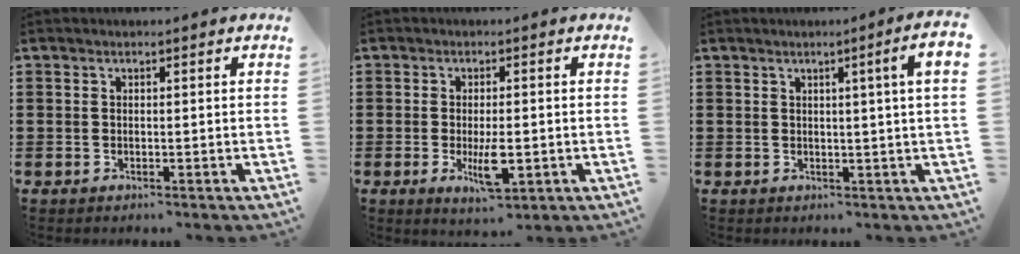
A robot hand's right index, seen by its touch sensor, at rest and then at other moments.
{"total": 5.5, "force": [-1.3, 1.8, 5.0], "torque": [-0.089, -0.010, -0.025]}
{"total": 3.8, "force": [1.0, -0.7, 3.6], "torque": [-0.058, -0.010, 0.011]}